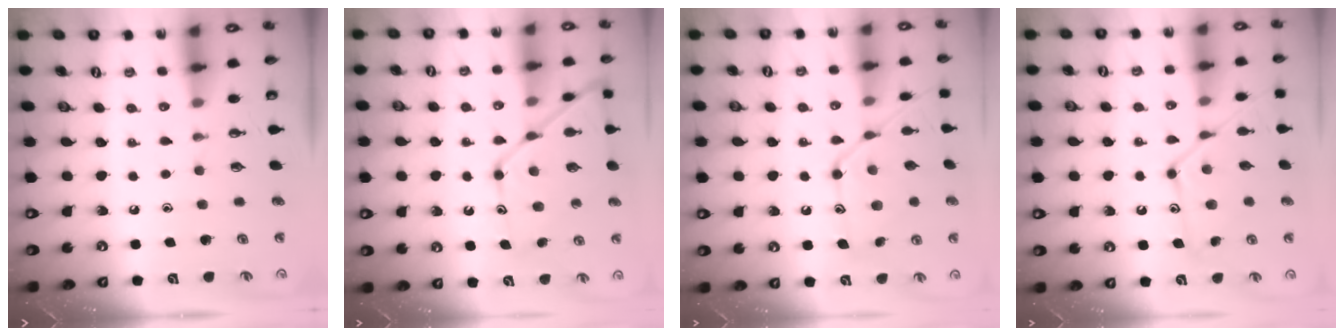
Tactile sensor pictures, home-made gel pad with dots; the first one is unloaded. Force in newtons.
{"total": 15.4, "press": 15.3, "slide": 1.3}
{"total": 14.6, "press": 14.6, "slide": 0.8}
{"total": 14.5, "press": 14.4, "slide": 1.0}